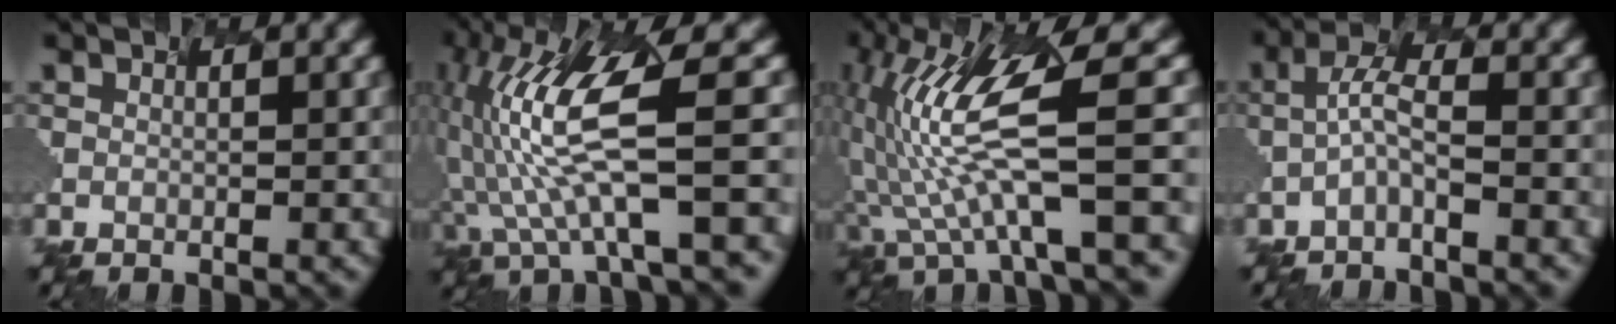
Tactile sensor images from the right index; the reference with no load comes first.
{"total": 10.5, "force": [-1.3, 2.0, 10.2], "torque": [-0.208, 0.011, -0.005]}
{"total": 10.2, "force": [-0.2, 2.0, 9.9], "torque": [-0.201, 0.001, 0.018]}
{"total": 2.4, "force": [-1.7, 0.1, 1.7], "torque": [-0.045, 0.011, -0.029]}